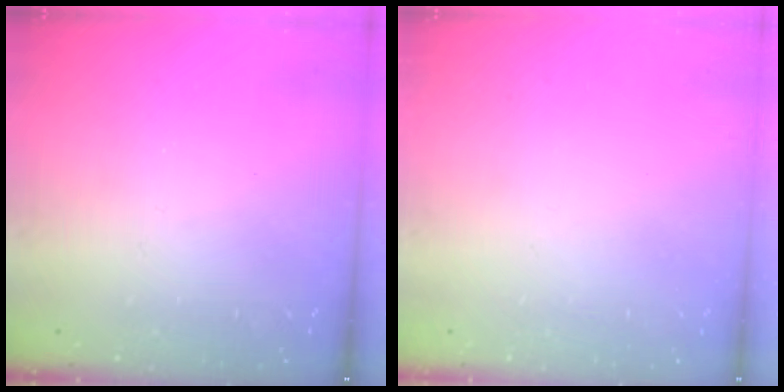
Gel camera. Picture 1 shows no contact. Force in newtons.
{"total": 0.0}